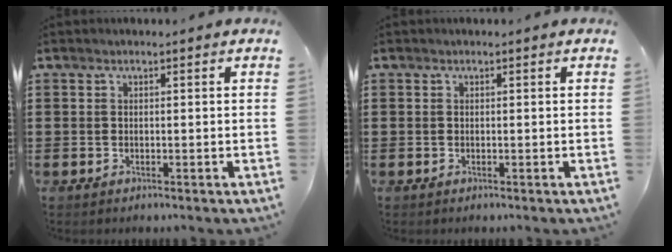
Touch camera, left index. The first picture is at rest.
{"total": 0.0}